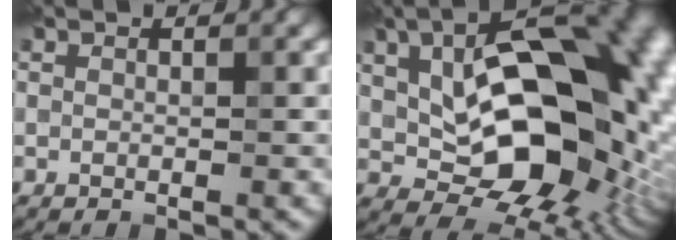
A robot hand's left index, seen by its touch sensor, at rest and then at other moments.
{"total": 19.8, "force": [3.3, 11.8, 15.5], "torque": [-0.234, -0.001, 0.069]}